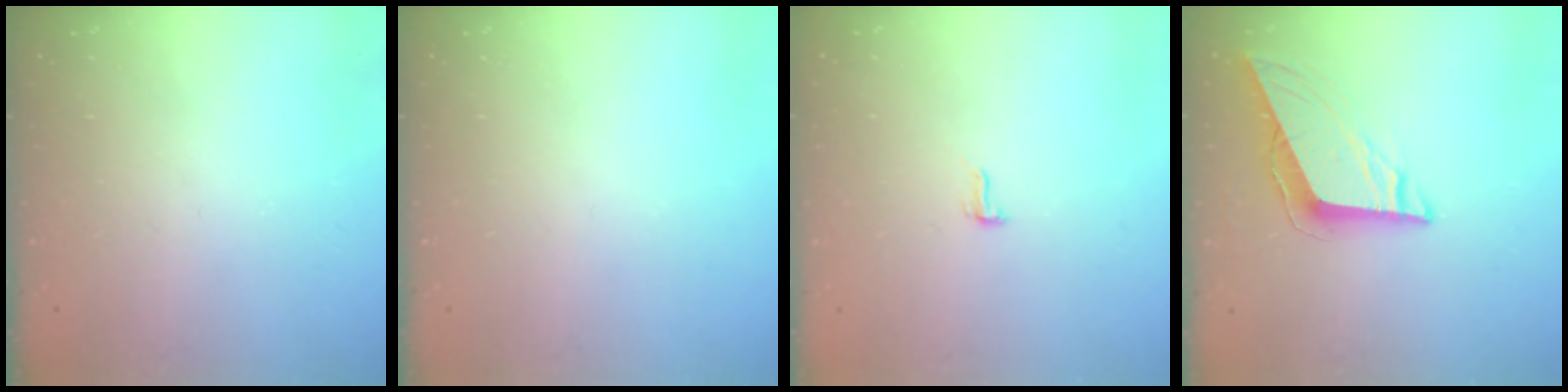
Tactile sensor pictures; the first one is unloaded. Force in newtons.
{"total": 0.0}
{"total": 5.1, "press": 4.7, "slide": 2.0}
{"total": 8.8, "press": 8.7, "slide": 1.4}